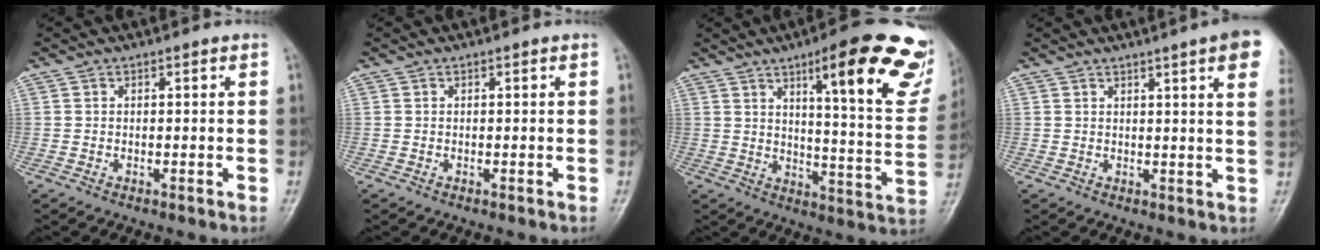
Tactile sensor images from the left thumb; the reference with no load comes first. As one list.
[{"total": 0.0}, {"total": 23.8, "force": [13.4, 5.0, 19.1], "torque": [-0.224, -0.056, 0.177]}, {"total": 9.6, "force": [5.3, 0.8, 8.0], "torque": [-0.089, -0.009, 0.053]}]